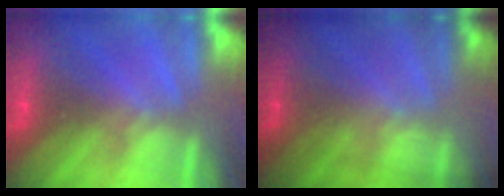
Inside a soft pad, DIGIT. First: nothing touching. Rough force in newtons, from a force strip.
{"total": 1.8}